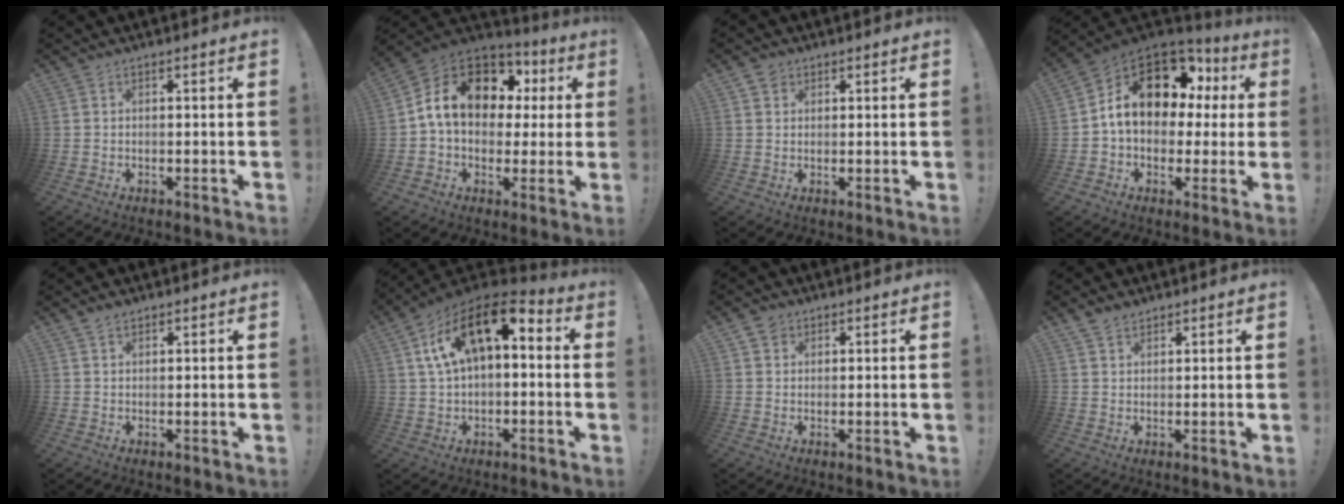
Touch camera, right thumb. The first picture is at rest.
{"total": 15.9, "force": [4.7, 11.6, 9.8], "torque": [-0.162, -0.003, 0.097]}
{"total": 2.4, "force": [1.5, 1.9, 0.3], "torque": [-0.003, -0.003, 0.026]}
{"total": 16.0, "force": [5.7, 10.9, 10.4], "torque": [-0.157, -0.021, 0.109]}
{"total": 1.8, "force": [1.5, 0.9, 0.7], "torque": [-0.012, -0.005, 0.027]}
{"total": 15.9, "force": [5.4, 8.4, 12.3], "torque": [-0.214, -0.013, 0.094]}
{"total": 2.7, "force": [1.6, 2.2, 0.4], "torque": [-0.004, -0.003, 0.029]}
{"total": 3.3, "force": [2.7, 1.7, 1.0], "torque": [-0.016, -0.013, 0.050]}